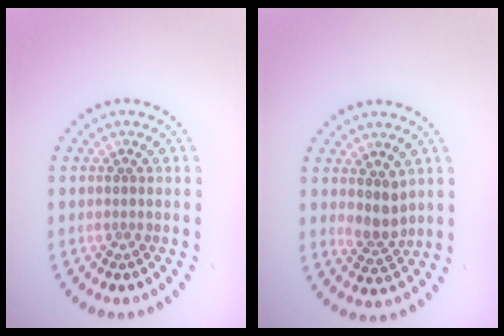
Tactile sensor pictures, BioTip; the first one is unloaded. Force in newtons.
{"total": 2.4, "press": 1.9, "slide": 1.4}